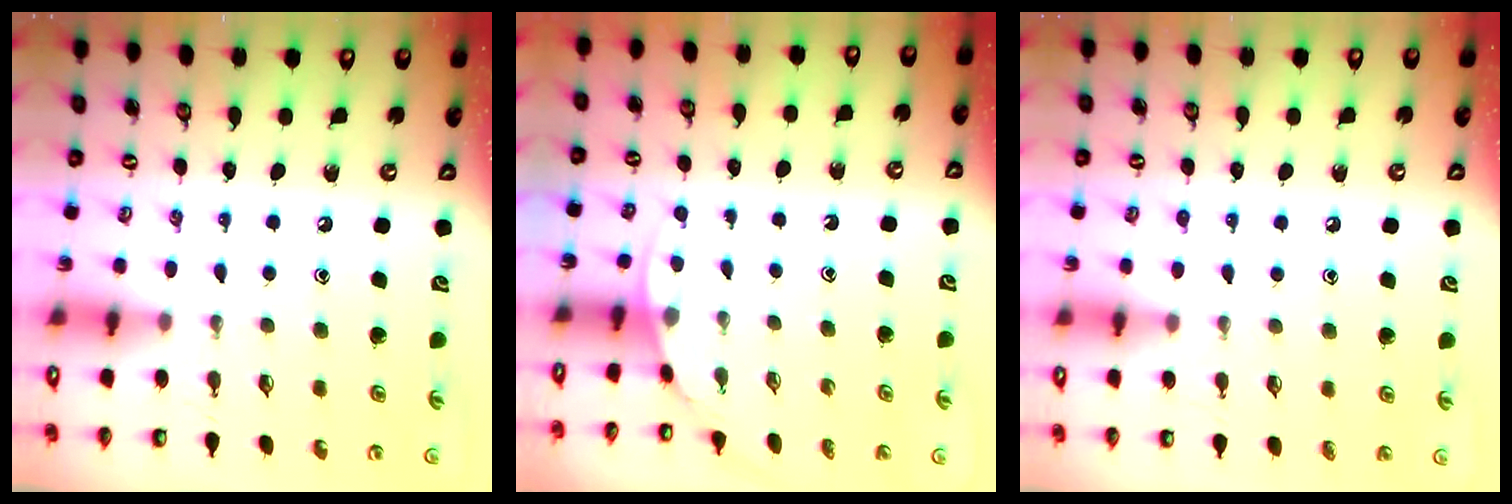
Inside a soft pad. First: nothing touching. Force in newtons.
{"total": 3.7, "press": 3.7, "slide": 0.1}
{"total": 4.8, "press": 4.7, "slide": 0.2}